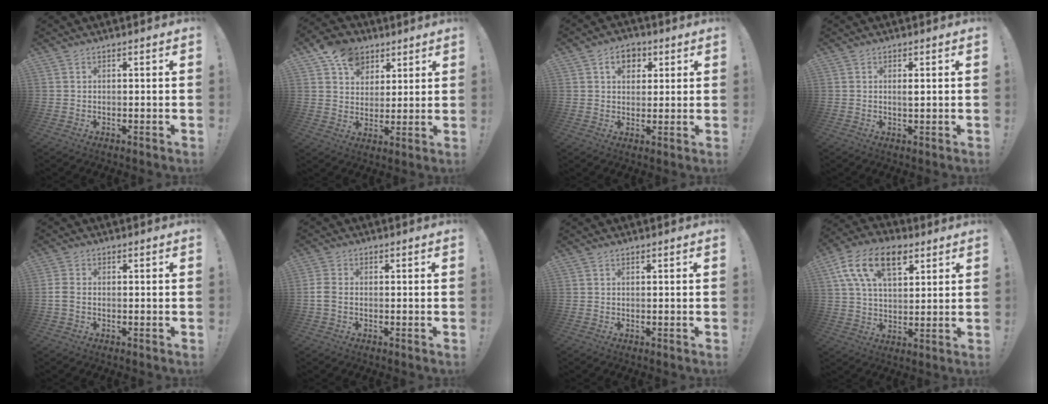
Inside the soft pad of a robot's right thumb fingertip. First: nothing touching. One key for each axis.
{"total": 11.8, "fx": 6.5, "fy": 8.8, "fz": 4.3, "tx": -0.067, "ty": -0.031, "tz": 0.128}
{"total": 7.0, "fx": 2.6, "fy": 5.3, "fz": 3.7, "tx": -0.051, "ty": 0.003, "tz": 0.047}
{"total": 1.3, "fx": 0.2, "fy": 0.2, "fz": 1.3, "tx": -0.014, "ty": -0.004, "tz": 0.000}
{"total": 3.1, "fx": -0.6, "fy": 2.1, "fz": 2.2, "tx": -0.054, "ty": 0.005, "tz": -0.012}
{"total": 4.0, "fx": -0.8, "fy": 2.8, "fz": 2.8, "tx": -0.069, "ty": 0.006, "tz": -0.015}
{"total": 0.0}
{"total": 16.2, "fx": 7.5, "fy": 9.1, "fz": 11.1, "tx": -0.195, "ty": -0.015, "tz": 0.136}